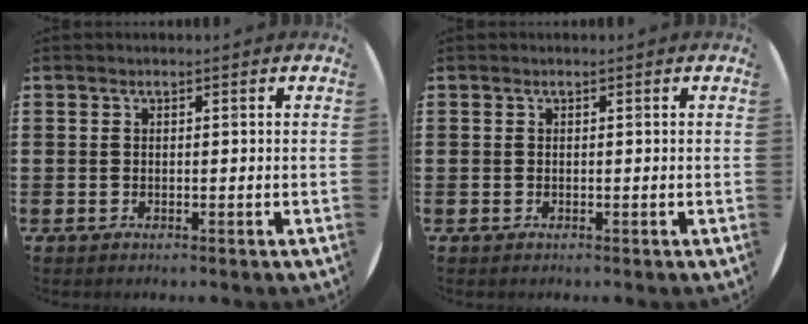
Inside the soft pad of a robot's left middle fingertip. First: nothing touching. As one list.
[{"total": 0.0}]